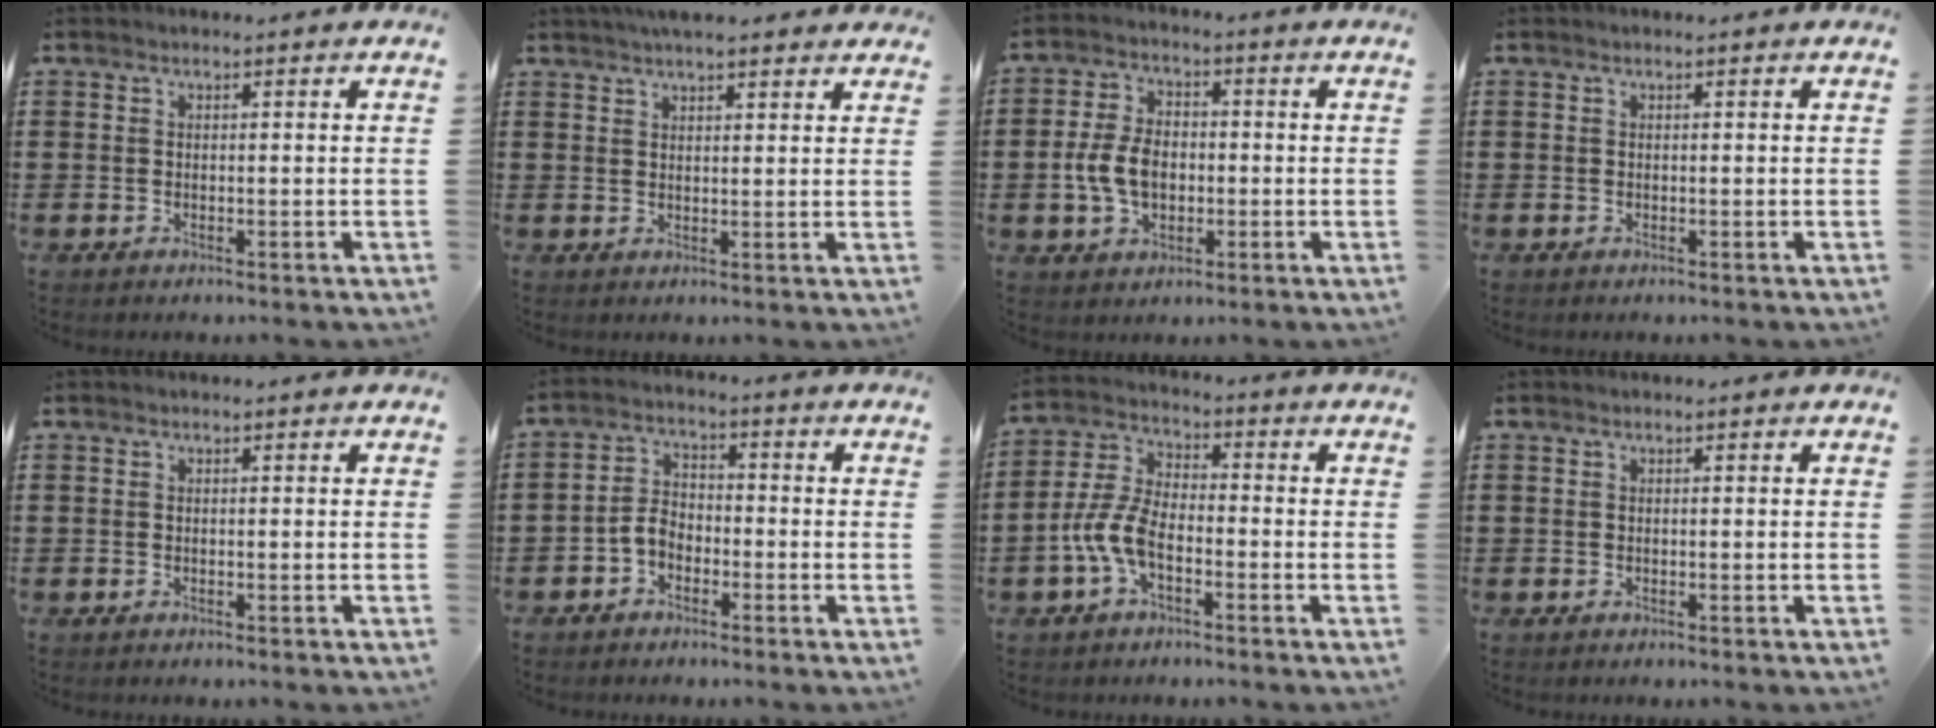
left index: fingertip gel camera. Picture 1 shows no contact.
{"total": 3.9, "force": [3.5, 0.7, 1.6], "torque": [-0.039, 0.000, 0.064]}
{"total": 6.8, "force": [-1.0, 4.5, 5.0], "torque": [-0.121, 0.003, -0.026]}
{"total": 0.0}
{"total": 0.0}
{"total": 3.8, "force": [-2.2, 2.4, 1.9], "torque": [-0.052, 0.006, -0.050]}
{"total": 6.9, "force": [-3.1, 3.3, 5.2], "torque": [-0.136, -0.002, -0.068]}
{"total": 0.0}